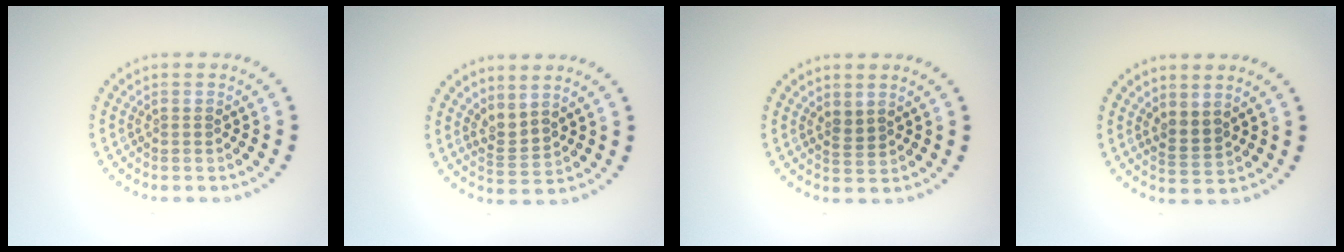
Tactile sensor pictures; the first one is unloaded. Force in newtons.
{"total": 2.1, "press": 1.4, "slide": 1.6}
{"total": 1.2, "press": 0.9, "slide": 0.7}
{"total": 1.7, "press": 1.3, "slide": 1.1}